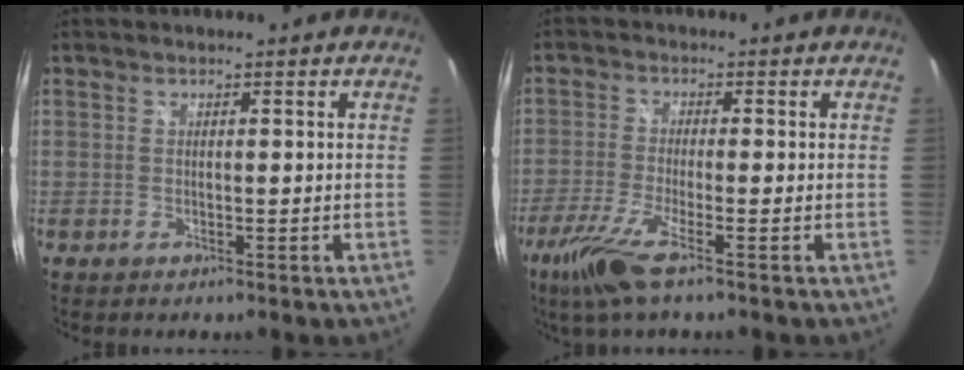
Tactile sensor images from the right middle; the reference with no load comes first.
{"total": 8.0, "force": [-5.0, 0.1, 6.2], "torque": [-0.149, -0.026, -0.098]}